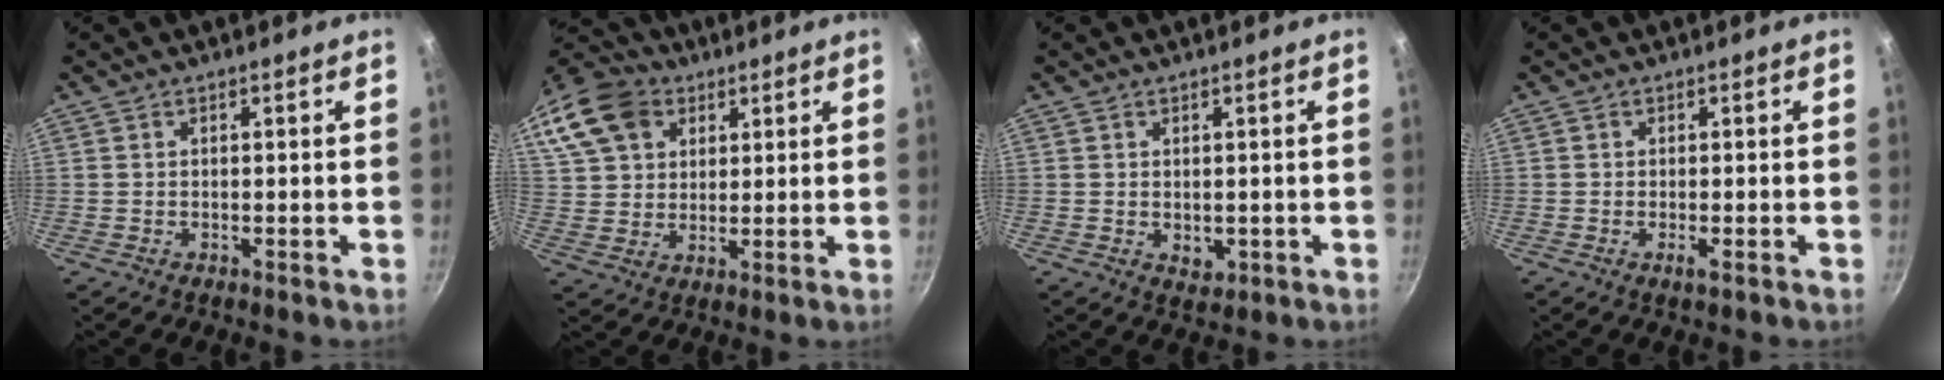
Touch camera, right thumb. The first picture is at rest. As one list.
[{"total": 17.3, "force": [8.0, 12.8, 8.4], "torque": [-0.174, 0.021, 0.146]}, {"total": 2.3, "force": [0.2, 1.7, 1.5], "torque": [-0.019, -0.007, 0.006]}, {"total": 1.5, "force": [-0.6, 0.3, 1.3], "torque": [-0.027, -0.001, -0.013]}]